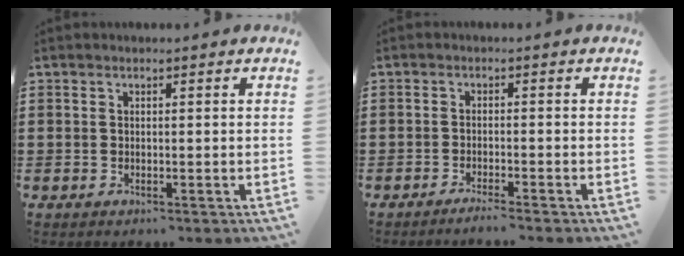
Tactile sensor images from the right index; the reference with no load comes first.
{"total": 1.7, "force": [-1.6, -0.3, 0.6], "torque": [-0.009, 0.001, -0.031]}